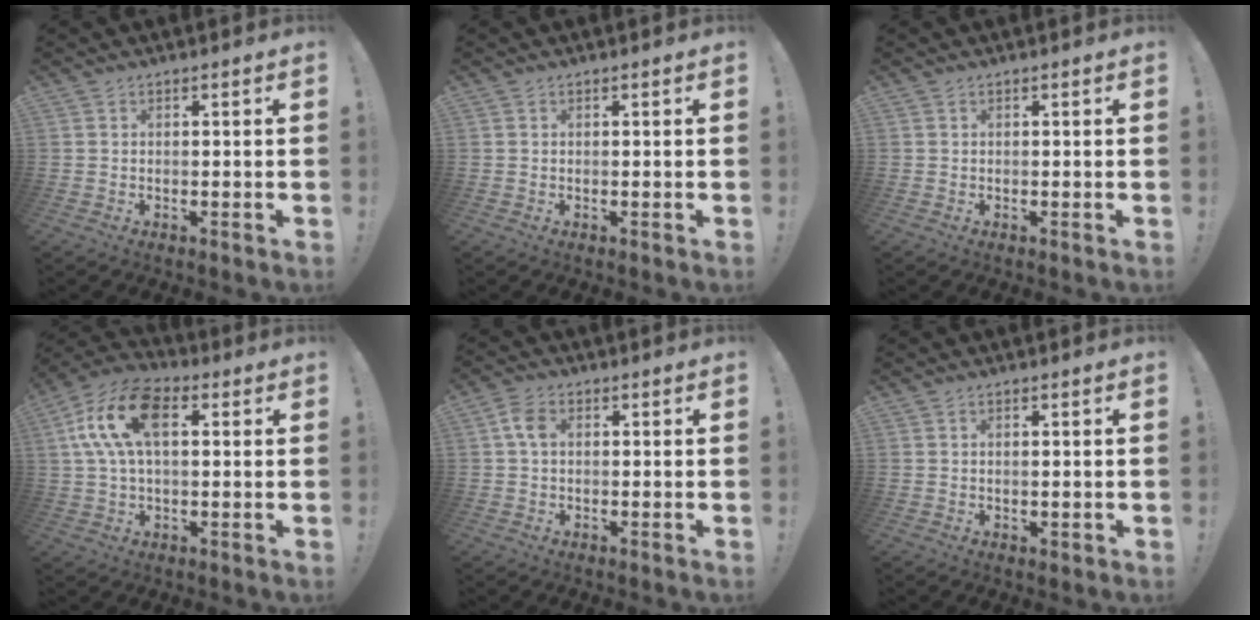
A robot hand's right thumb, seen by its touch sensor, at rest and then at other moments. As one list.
[{"total": 0.0}, {"total": 0.0}, {"total": 16.3, "force": [4.5, 9.2, 12.7], "torque": [-0.242, 0.003, 0.080]}, {"total": 5.4, "force": [0.8, 3.9, 3.7], "torque": [-0.069, 0.010, 0.015]}, {"total": 0.7, "force": [0.5, 0.3, 0.3], "torque": [0.009, -0.006, 0.007]}]